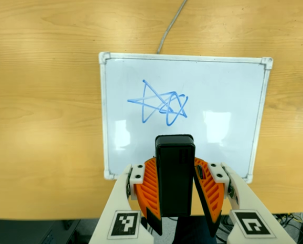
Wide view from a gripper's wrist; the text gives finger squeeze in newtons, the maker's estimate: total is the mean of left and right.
{"total": 5.7, "left": 5.1, "right": 6.2}